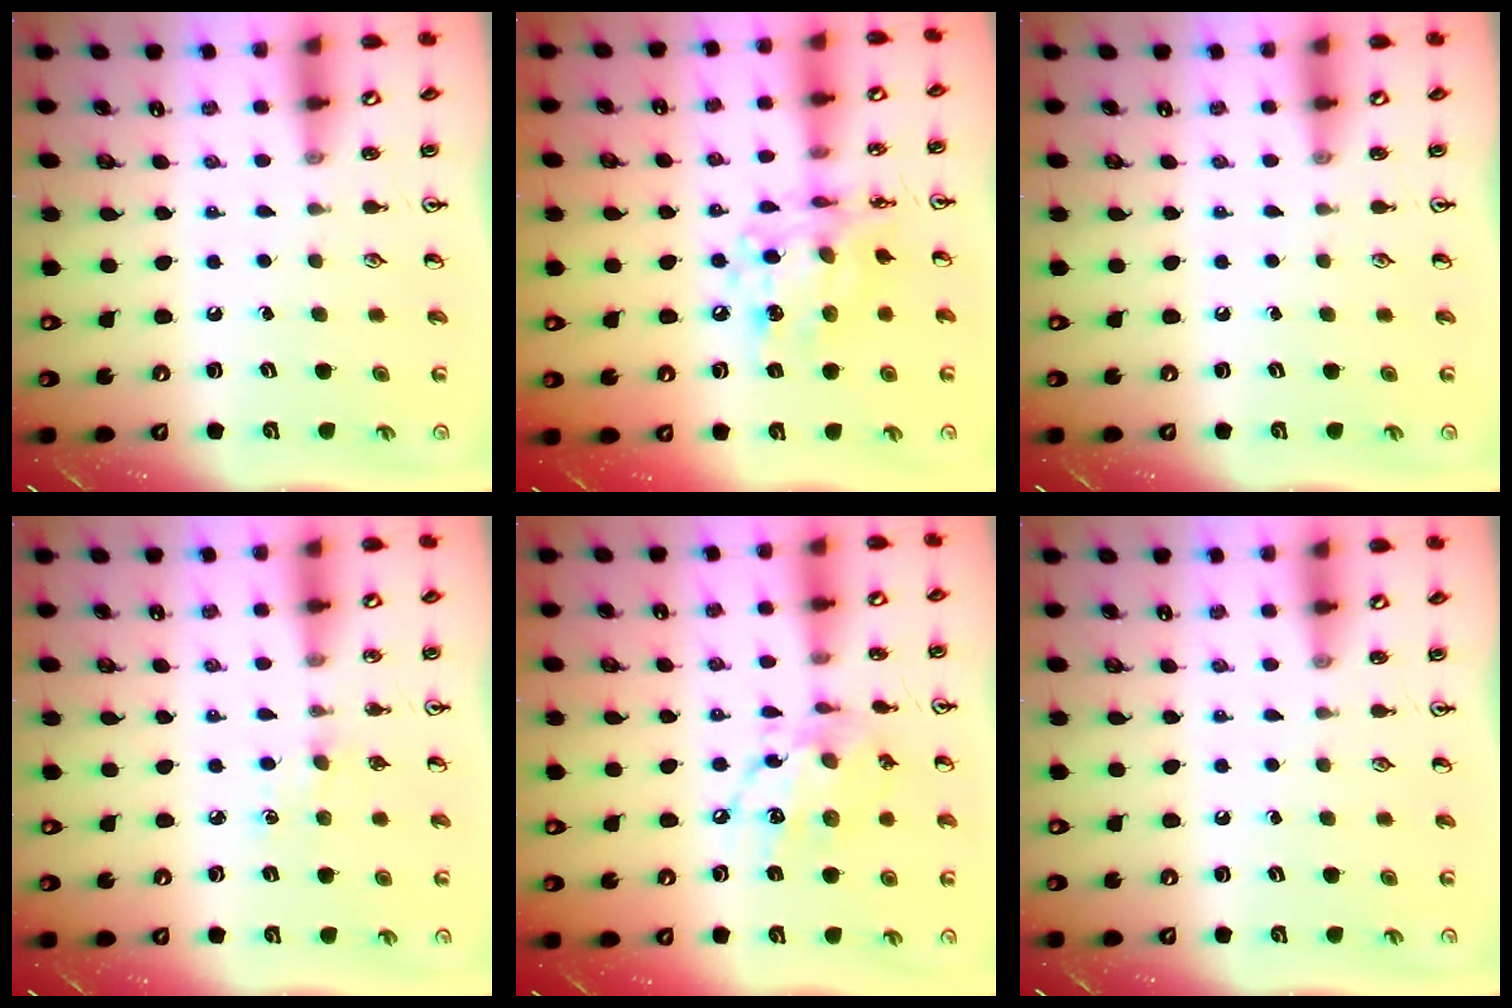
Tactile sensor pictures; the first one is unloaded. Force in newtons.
{"total": 12.9, "press": 12.8, "slide": 1.1}
{"total": 0.0}
{"total": 3.5, "press": 3.4, "slide": 0.5}
{"total": 13.4, "press": 13.4, "slide": 1.0}
{"total": 0.0}